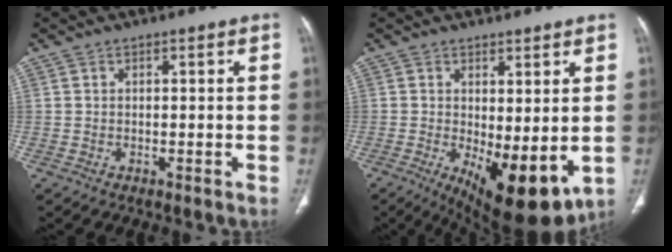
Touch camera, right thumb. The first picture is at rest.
{"total": 12.1, "force": [-1.8, 4.9, 10.9], "torque": [-0.158, -0.025, -0.009]}